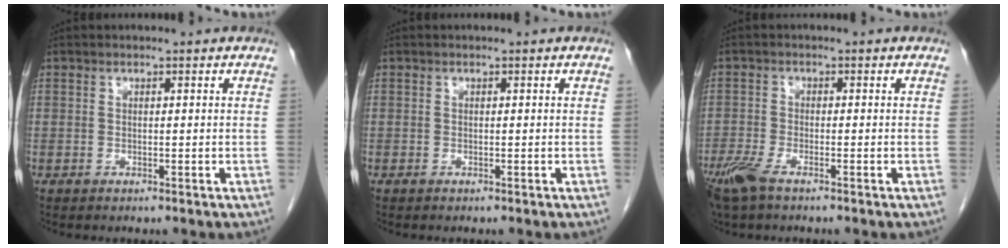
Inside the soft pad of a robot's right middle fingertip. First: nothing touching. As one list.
[{"total": 0.0}, {"total": 5.0, "force": [-3.5, 1.1, 3.3], "torque": [-0.076, -0.012, -0.069]}]